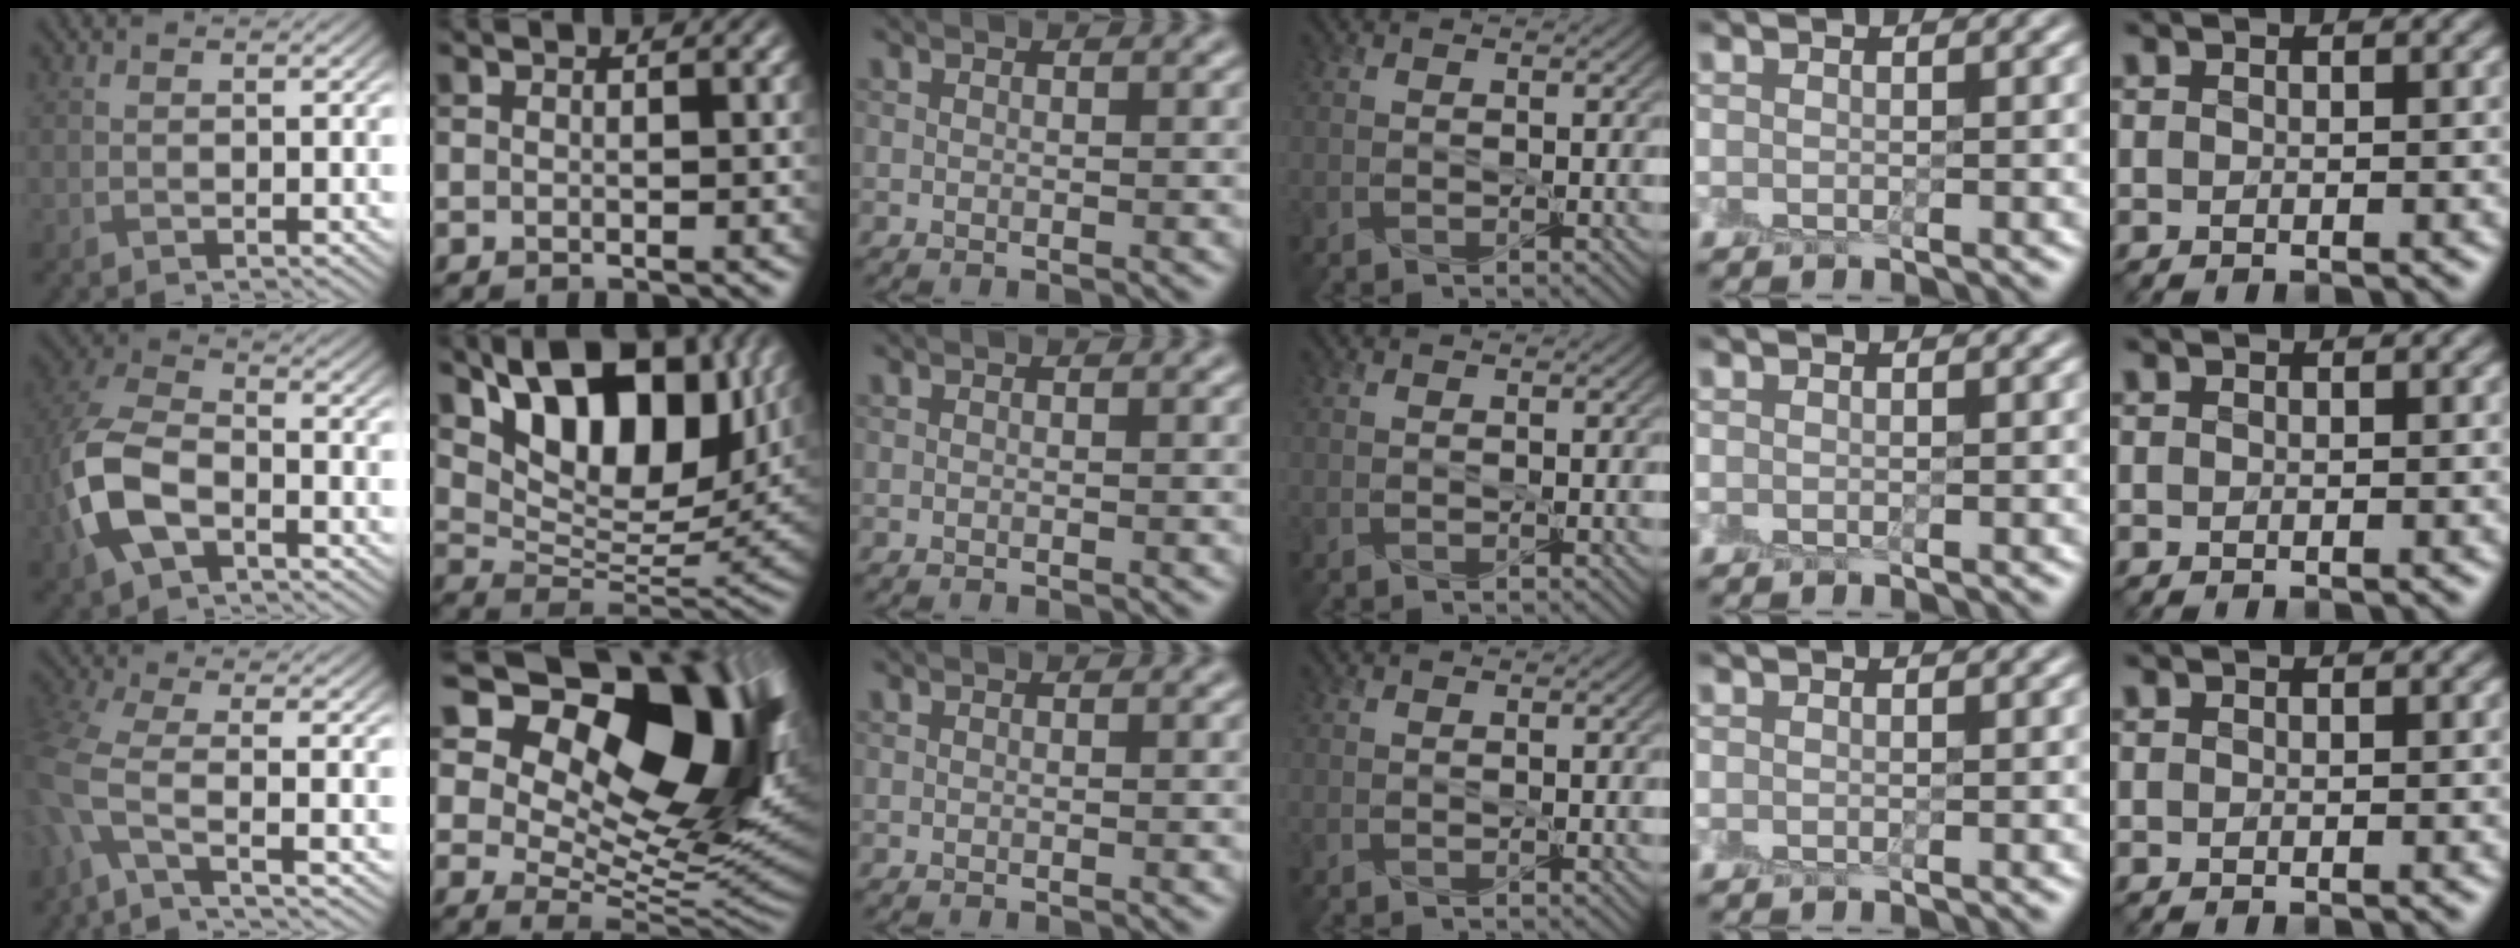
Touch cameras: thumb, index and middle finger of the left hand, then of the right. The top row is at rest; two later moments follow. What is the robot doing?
{"motion": "peel", "object": "lint roller sheet"}